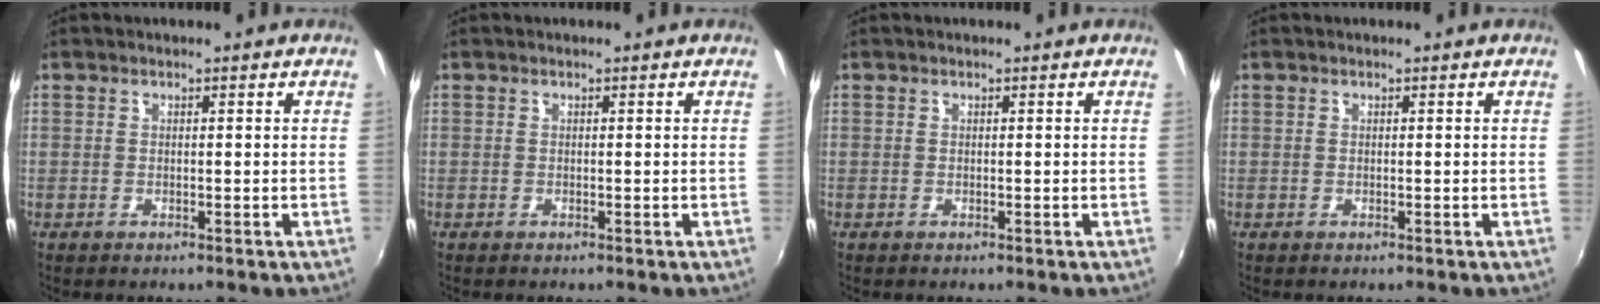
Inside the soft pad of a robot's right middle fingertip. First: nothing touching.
{"total": 0.0}
{"total": 0.0}
{"total": 0.0}